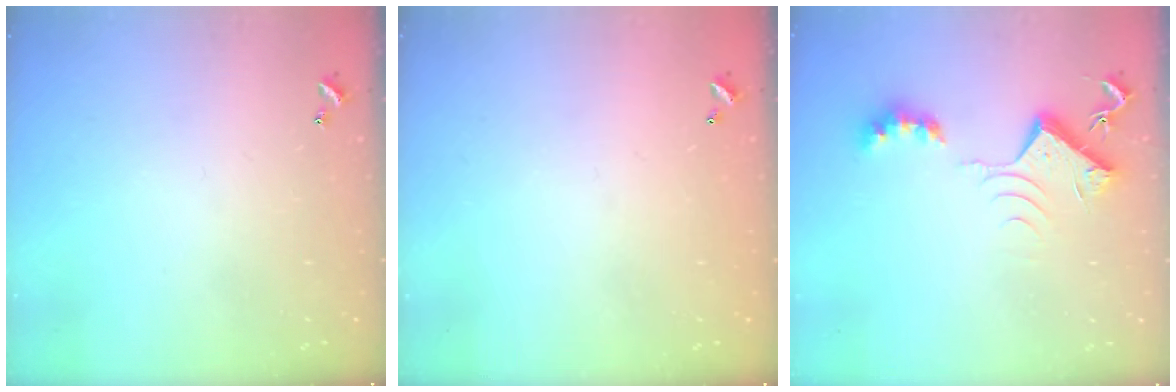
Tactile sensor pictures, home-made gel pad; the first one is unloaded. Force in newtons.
{"total": 2.8, "press": 2.8, "slide": 0.1}
{"total": 7.9, "press": 7.9, "slide": 0.5}